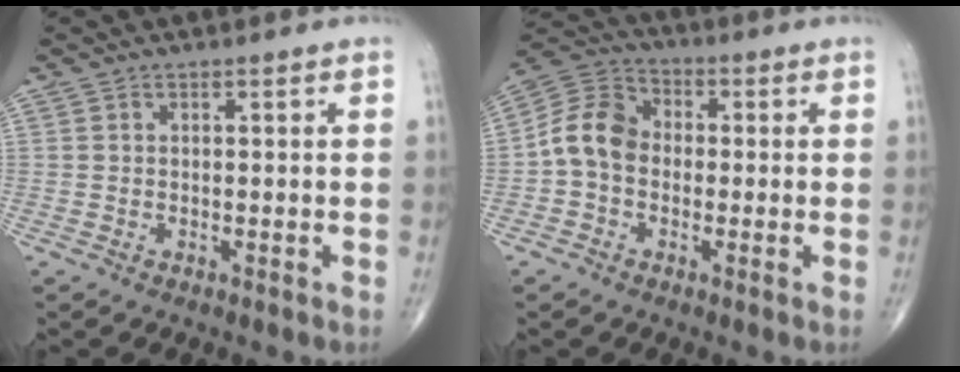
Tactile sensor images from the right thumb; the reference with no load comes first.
{"total": 9.2, "force": [-1.0, 7.2, 5.6], "torque": [-0.094, 0.031, -0.034]}